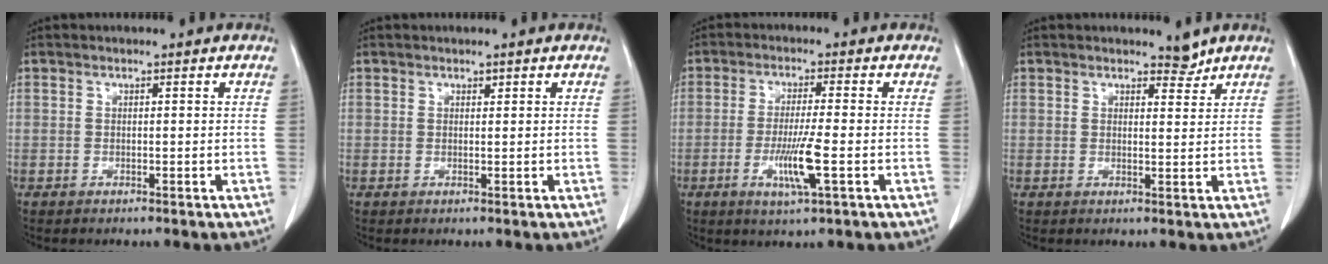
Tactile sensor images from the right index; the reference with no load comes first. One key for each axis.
{"total": 0.7, "fx": 0.4, "fy": 0.5, "fz": 0.4, "tx": -0.007, "ty": 0.002, "tz": 0.007}
{"total": 7.3, "fx": -2.3, "fy": 0.1, "fz": 6.9, "tx": -0.131, "ty": -0.014, "tz": -0.040}
{"total": 2.2, "fx": 2.0, "fy": 0.8, "fz": 0.4, "tx": -0.005, "ty": -0.005, "tz": 0.031}